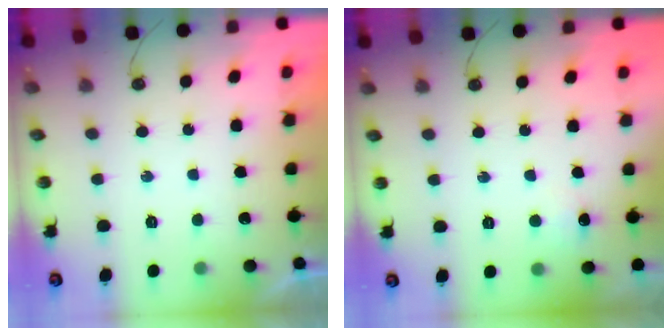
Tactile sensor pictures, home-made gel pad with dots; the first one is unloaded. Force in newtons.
{"total": 5.0, "press": 4.9, "slide": 1.1}